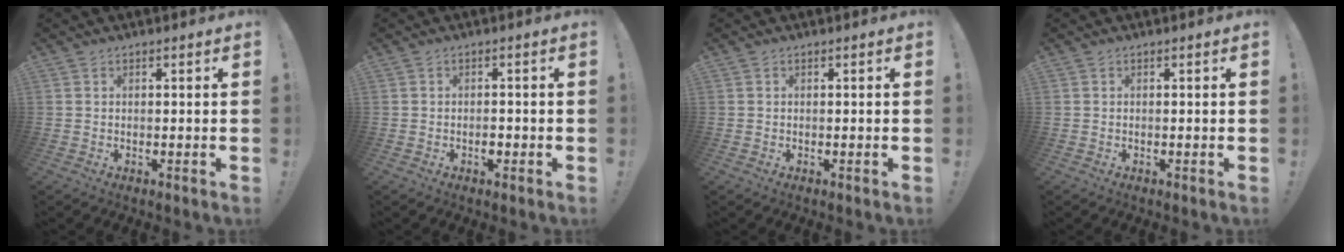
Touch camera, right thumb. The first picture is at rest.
{"total": 1.9, "force": [-1.0, 1.1, 1.3], "torque": [-0.012, 0.000, -0.019]}
{"total": 0.0}
{"total": 0.0}